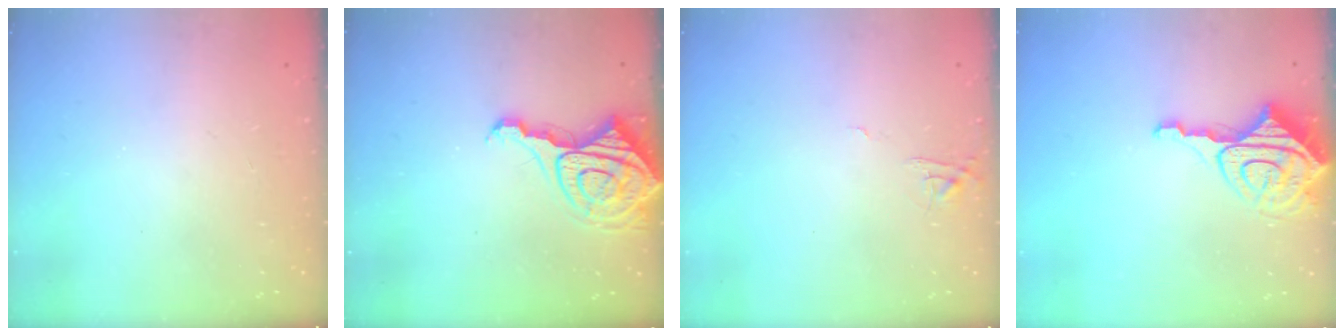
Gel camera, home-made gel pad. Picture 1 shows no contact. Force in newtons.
{"total": 11.5, "press": 11.5, "slide": 1.0}
{"total": 5.3, "press": 5.3, "slide": 0.3}
{"total": 11.7, "press": 11.7, "slide": 1.1}